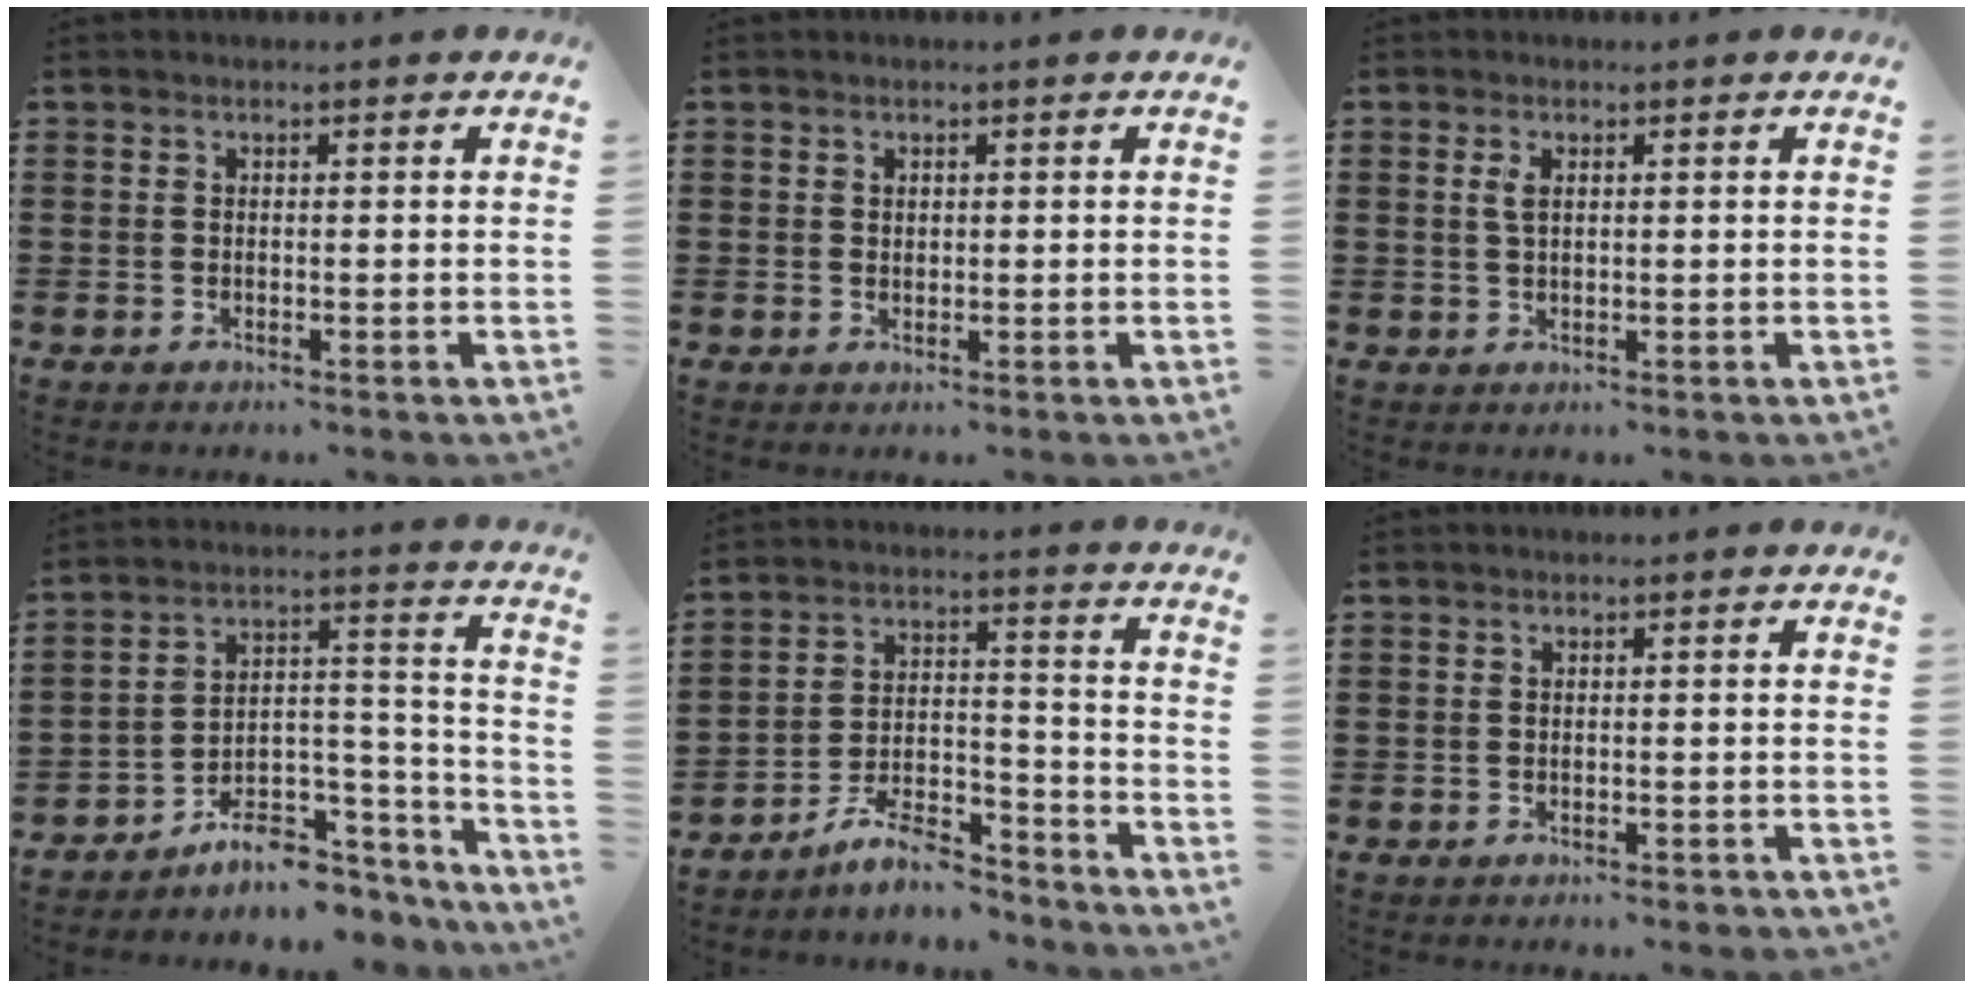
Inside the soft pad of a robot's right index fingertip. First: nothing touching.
{"total": 0.7, "force": [0.4, 0.6, 0.2], "torque": [-0.007, 0.001, 0.008]}
{"total": 1.8, "force": [0.6, 0.8, 1.6], "torque": [-0.034, 0.004, 0.009]}
{"total": 7.0, "force": [-6.2, 2.8, 1.7], "torque": [-0.021, 0.018, -0.113]}
{"total": 8.2, "force": [-7.3, 1.7, 3.2], "torque": [-0.056, 0.023, -0.137]}
{"total": 0.5, "force": [-0.5, 0.1, 0.3], "torque": [-0.009, -0.005, -0.007]}